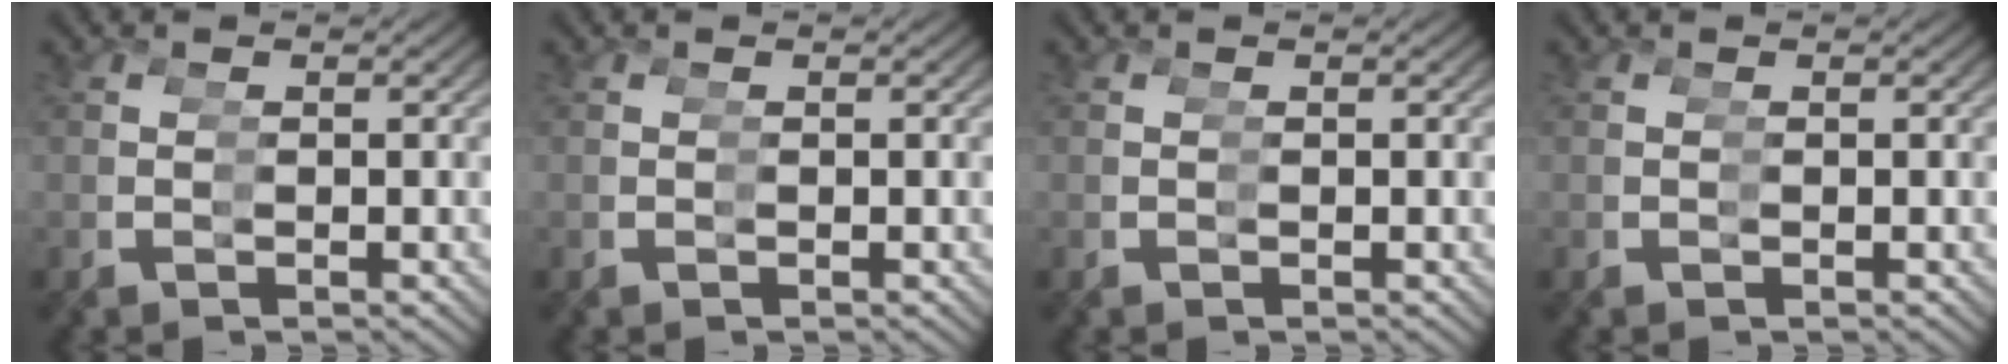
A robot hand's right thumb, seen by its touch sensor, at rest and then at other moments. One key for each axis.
{"total": 0.0}
{"total": 0.0}
{"total": 0.0}